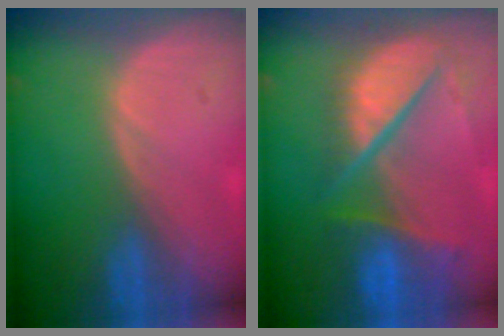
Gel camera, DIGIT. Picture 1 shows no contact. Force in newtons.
{"total": 11.0, "press": 9.1, "slide": 6.2}